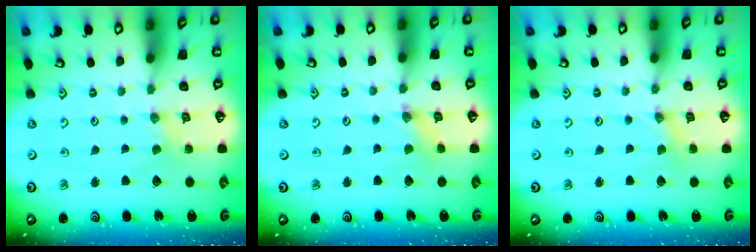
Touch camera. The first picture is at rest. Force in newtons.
{"total": 1.0, "press": 1.0, "slide": 0.3}
{"total": 0.0}